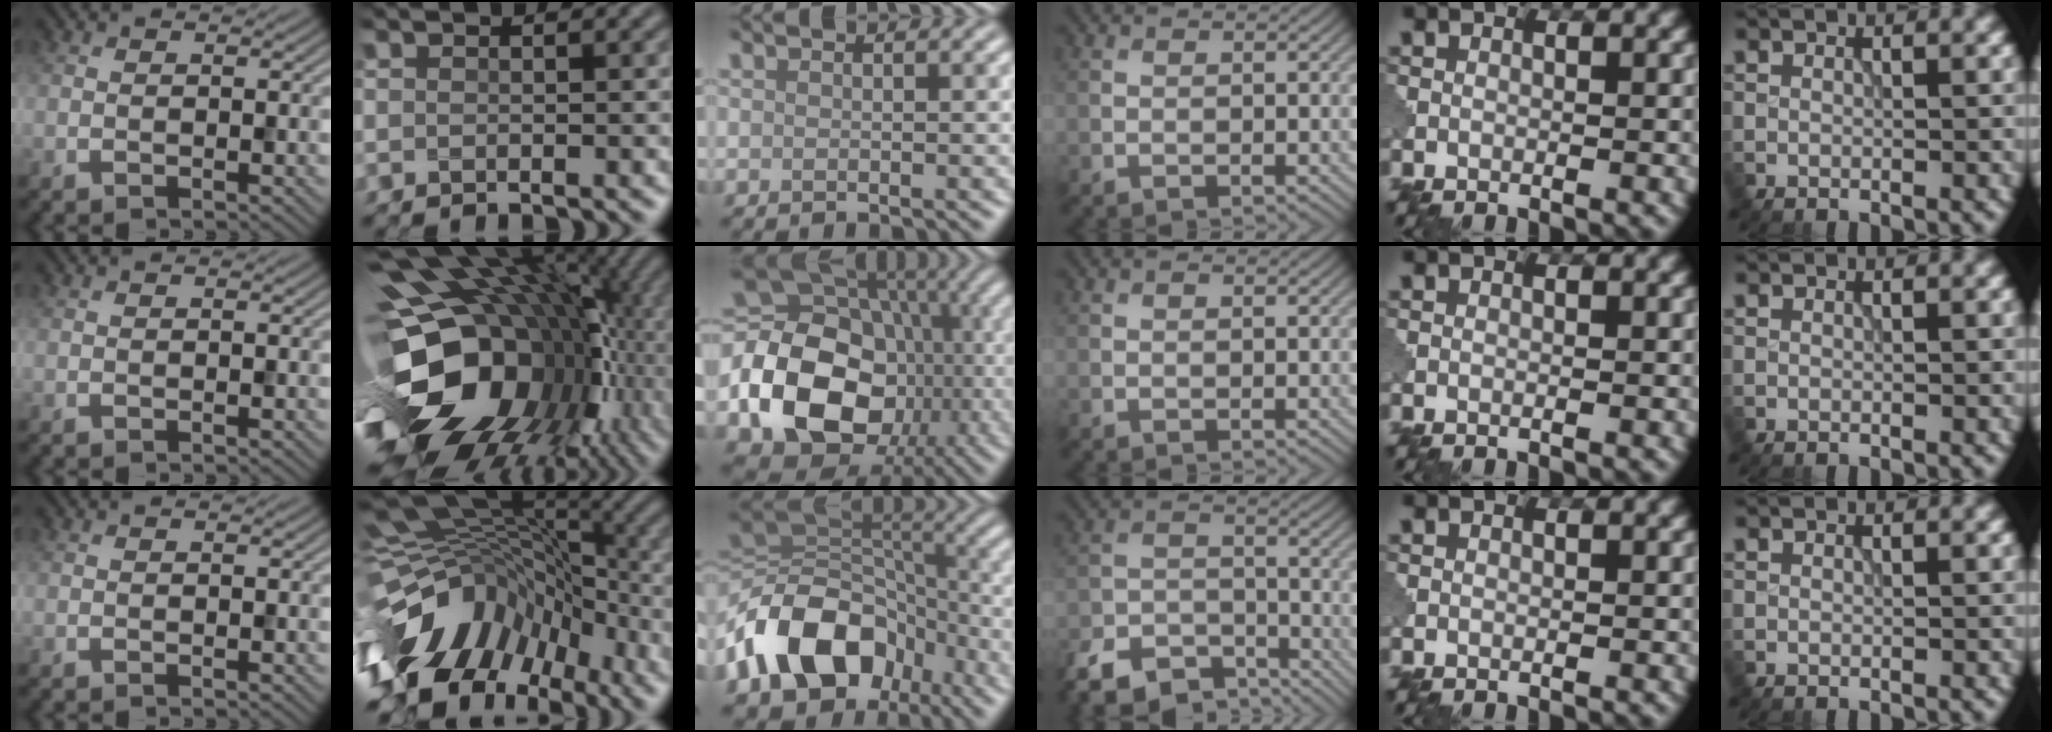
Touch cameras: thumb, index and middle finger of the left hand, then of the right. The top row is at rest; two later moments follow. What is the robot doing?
{"motion": "assemble", "object": "puzzle pieces"}